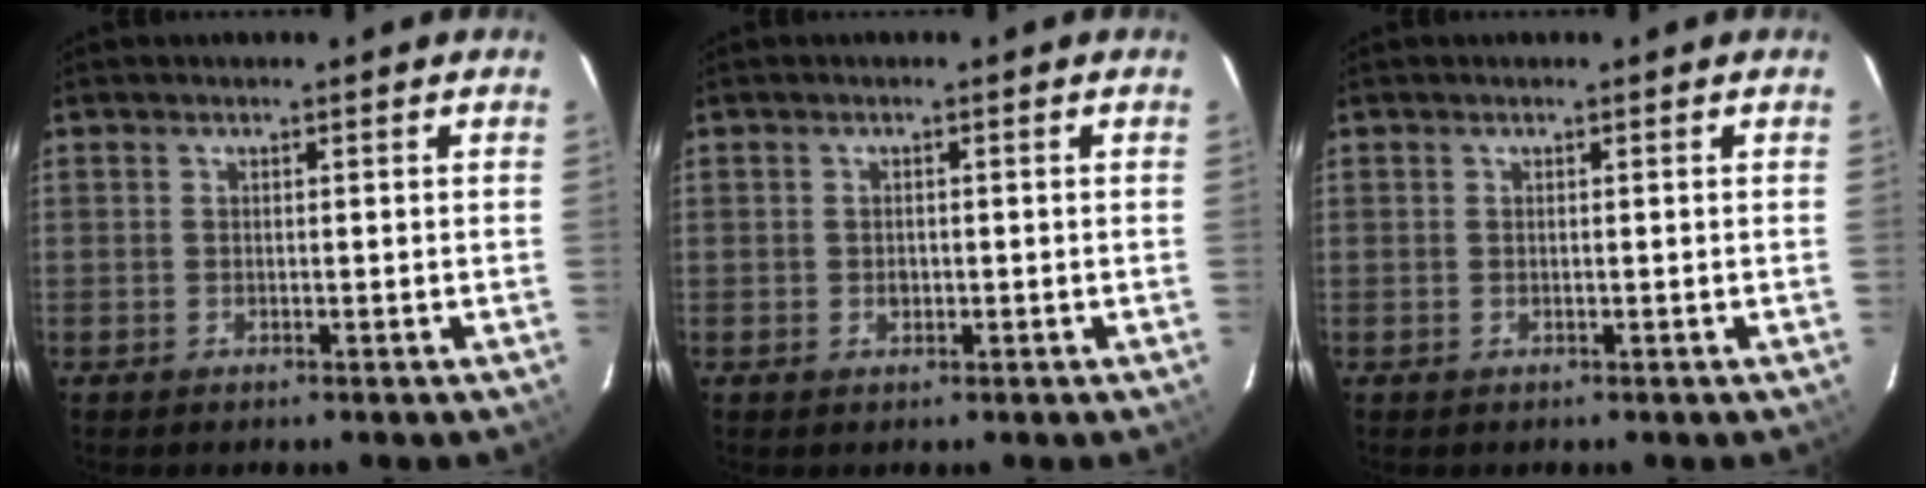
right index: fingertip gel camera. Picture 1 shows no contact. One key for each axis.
{"total": 1.1, "fx": -0.2, "fy": 1.0, "fz": 0.4, "tx": -0.007, "ty": 0.003, "tz": -0.002}
{"total": 0.0}